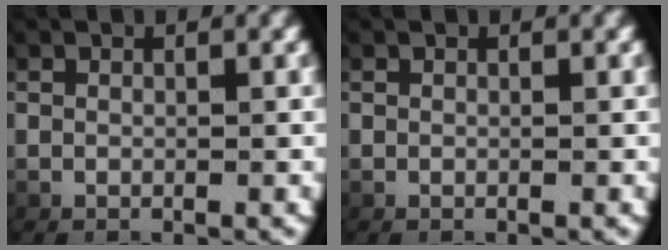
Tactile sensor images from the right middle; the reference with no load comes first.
{"total": 0.0}